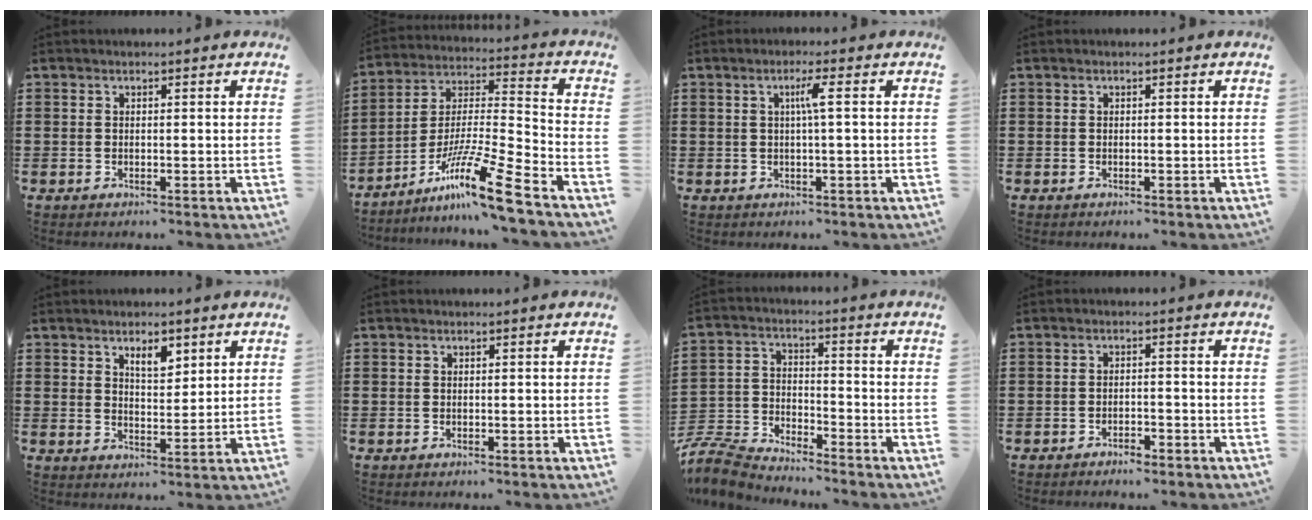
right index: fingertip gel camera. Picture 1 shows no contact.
{"total": 14.3, "force": [-10.0, 0.4, 10.2], "torque": [-0.185, 0.012, -0.188]}
{"total": 2.8, "force": [0.3, -0.3, 2.8], "torque": [-0.052, 0.000, 0.001]}
{"total": 0.0}
{"total": 3.8, "force": [2.6, 1.5, 2.4], "torque": [-0.037, -0.001, 0.043]}
{"total": 0.0}
{"total": 6.7, "force": [-6.5, 0.9, 1.0], "torque": [-0.045, -0.001, -0.137]}
{"total": 1.6, "force": [-1.6, 0.2, 0.3], "torque": [-0.011, 0.002, -0.032]}